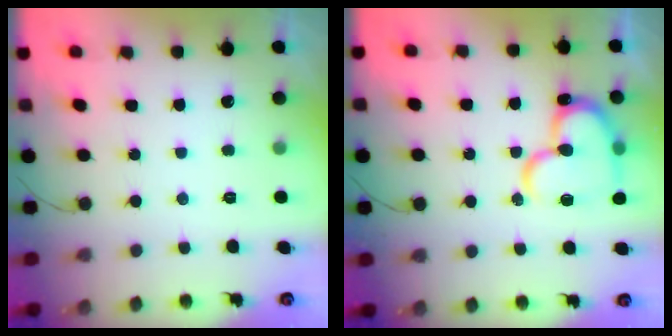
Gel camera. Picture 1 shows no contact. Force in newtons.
{"total": 18.1, "press": 18.1, "slide": 1.8}